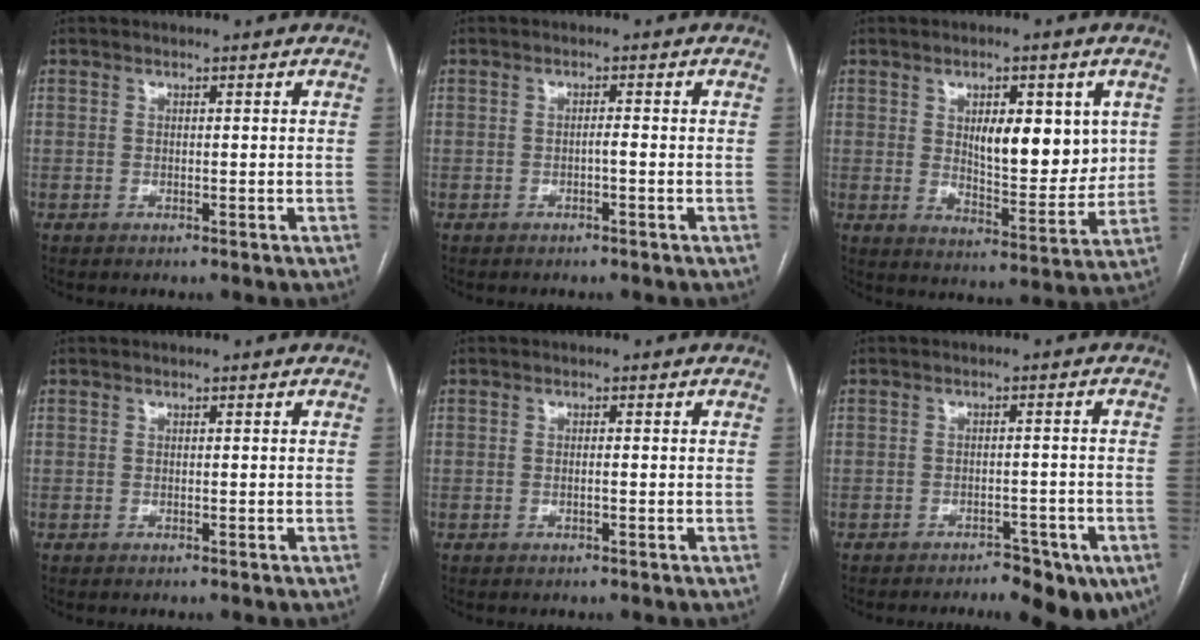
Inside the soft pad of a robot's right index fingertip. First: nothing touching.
{"total": 1.0, "force": [-0.5, 0.0, 0.8], "torque": [-0.012, 0.003, -0.009]}
{"total": 11.2, "force": [2.9, 4.3, 9.9], "torque": [-0.140, -0.003, 0.051]}
{"total": 0.0}
{"total": 0.8, "force": [-0.2, 0.0, 0.7], "torque": [-0.017, 0.000, -0.002]}
{"total": 8.1, "force": [-5.5, 2.9, 5.2], "torque": [-0.054, 0.009, -0.075]}